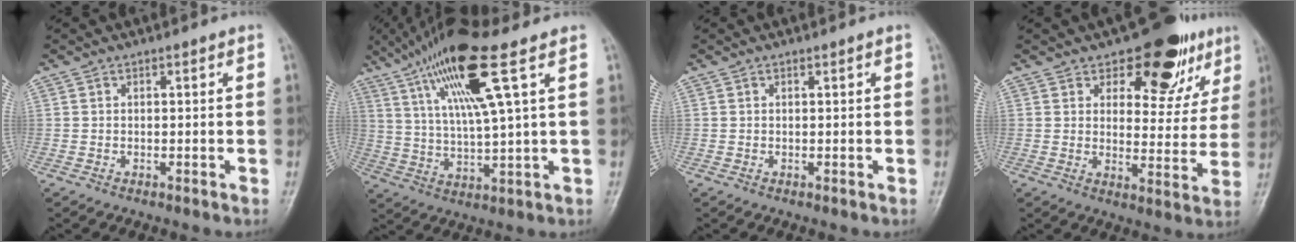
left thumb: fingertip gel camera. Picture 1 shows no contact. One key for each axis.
{"total": 16.0, "fx": 7.5, "fy": 2.1, "fz": 14.1, "tx": -0.274, "ty": -0.009, "tz": 0.137}
{"total": 0.0}
{"total": 14.0, "fx": 8.9, "fy": 7.4, "fz": 7.8, "tx": -0.038, "ty": -0.047, "tz": 0.122}